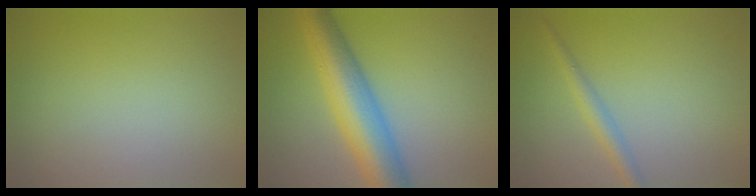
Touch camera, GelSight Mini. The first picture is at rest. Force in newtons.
{"total": 8.5, "press": 8.5, "slide": 0.1}
{"total": 1.9, "press": 1.9, "slide": 0.0}